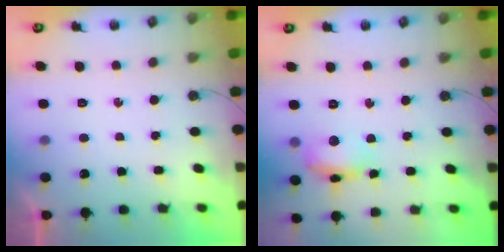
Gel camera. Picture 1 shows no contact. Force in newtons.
{"total": 13.0, "press": 13.0, "slide": 1.0}